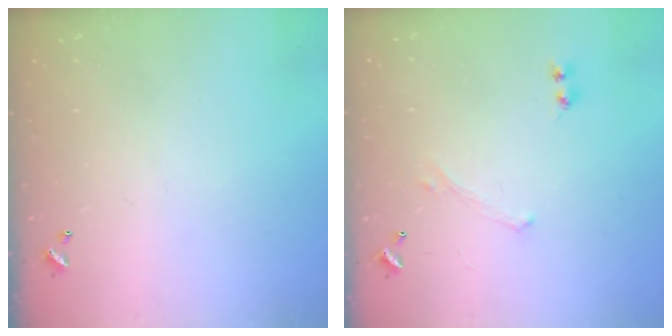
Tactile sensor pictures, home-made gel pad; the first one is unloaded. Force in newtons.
{"total": 0.0}